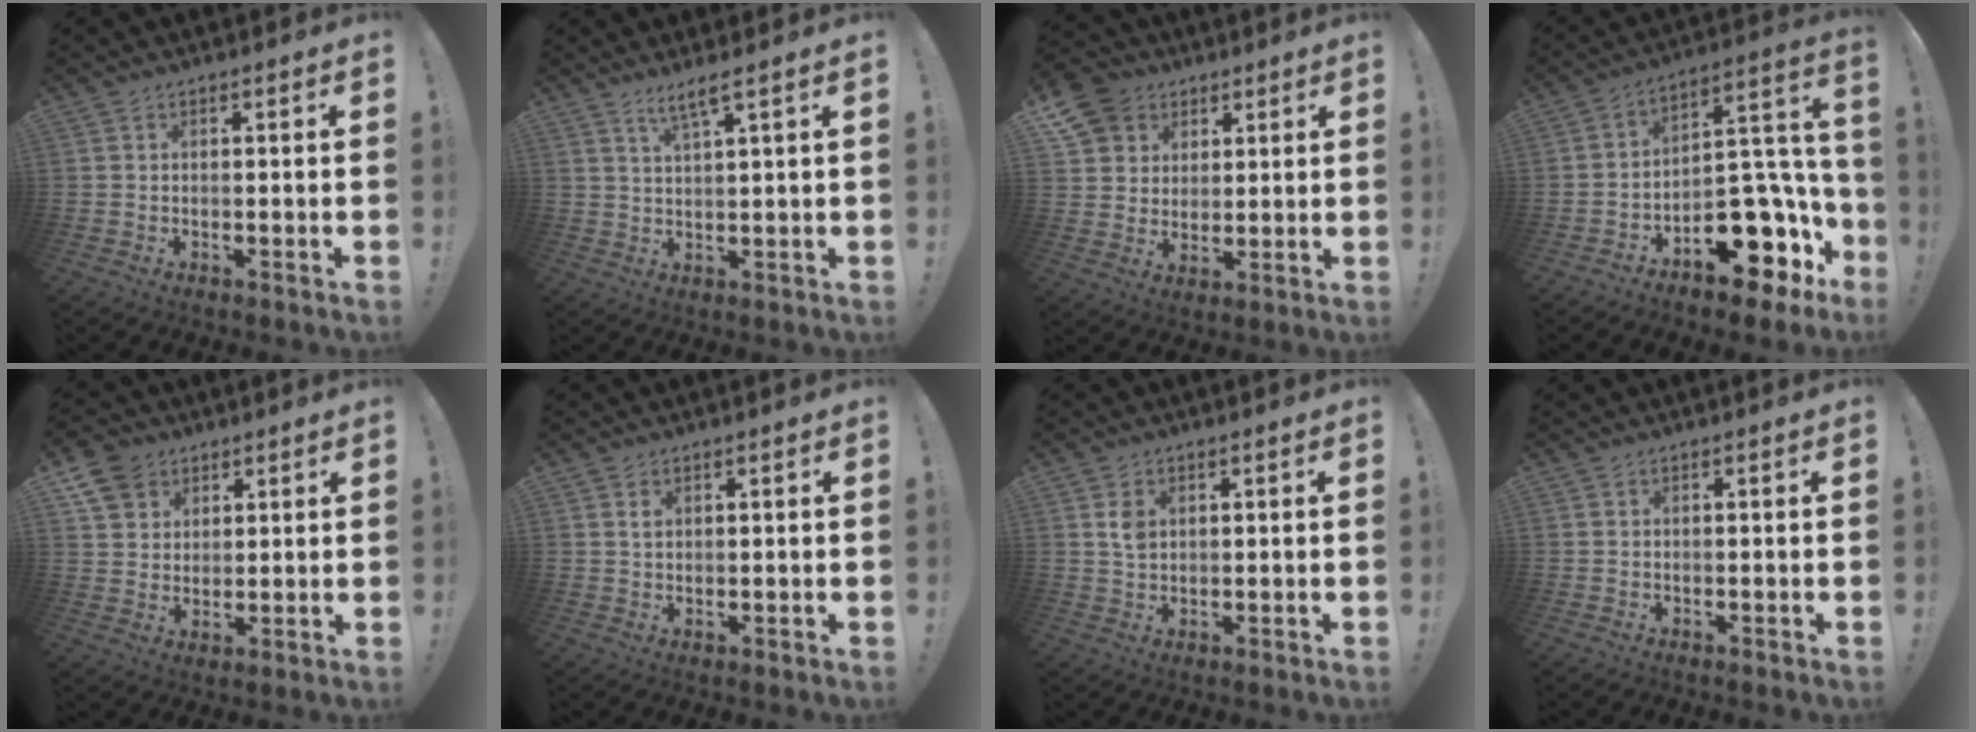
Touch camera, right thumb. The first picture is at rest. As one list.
[{"total": 4.4, "force": [3.0, -0.2, 3.1], "torque": [-0.051, -0.016, 0.048]}, {"total": 10.6, "force": [5.5, 8.6, 2.8], "torque": [-0.035, -0.036, 0.109]}, {"total": 17.7, "force": [-9.7, 9.6, 11.3], "torque": [-0.117, 0.059, -0.144]}, {"total": 9.2, "force": [5.4, 6.9, 2.8], "torque": [-0.040, -0.028, 0.107]}, {"total": 1.6, "force": [1.0, 1.0, 0.8], "torque": [-0.002, -0.006, 0.016]}, {"total": 3.7, "force": [1.3, 2.5, 2.4], "torque": [-0.029, -0.004, 0.020]}, {"total": 0.0}]